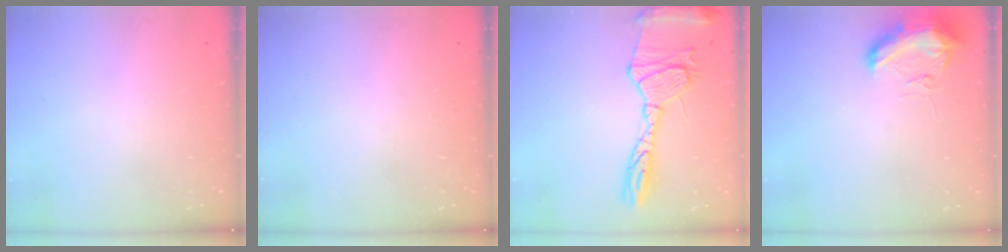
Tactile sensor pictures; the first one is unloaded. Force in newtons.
{"total": 0.0}
{"total": 17.8, "press": 17.7, "slide": 1.5}
{"total": 10.0, "press": 10.0, "slide": 0.8}